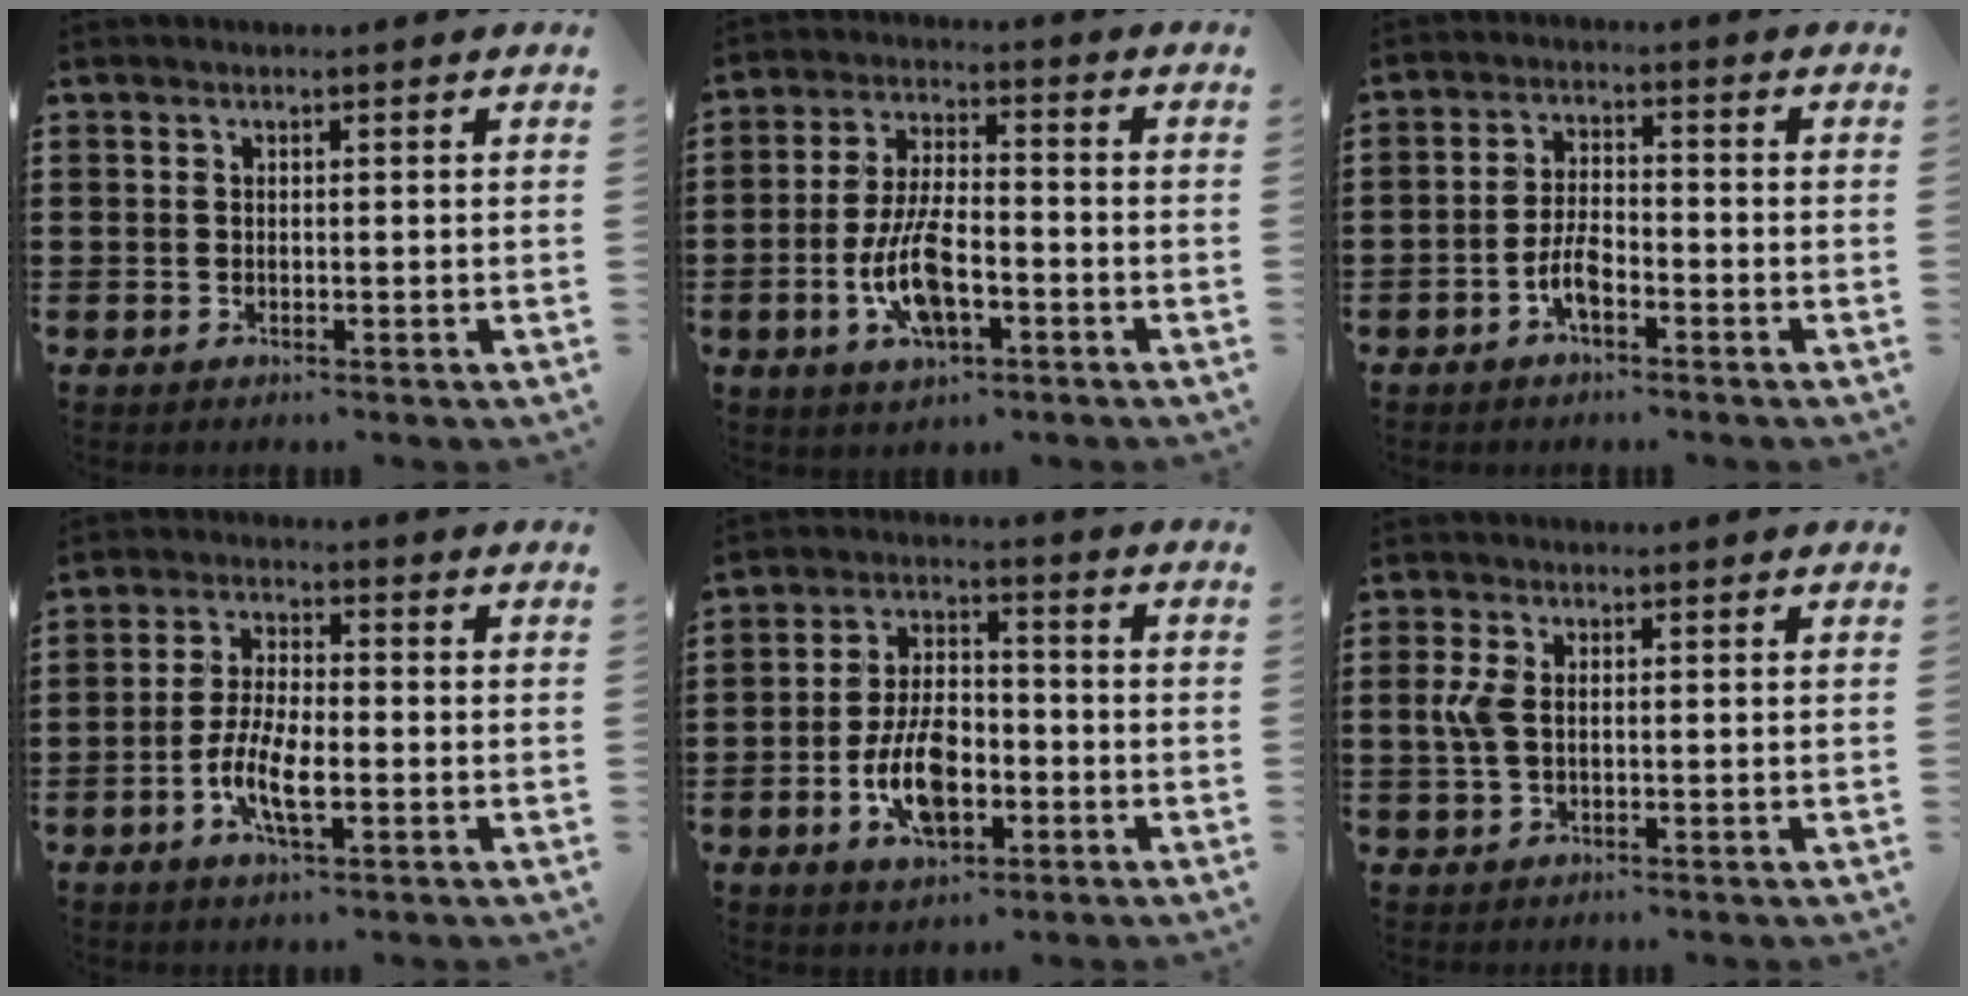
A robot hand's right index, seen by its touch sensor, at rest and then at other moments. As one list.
[{"total": 9.8, "force": [-3.2, 4.0, 8.4], "torque": [-0.184, -0.006, -0.061]}, {"total": 4.7, "force": [-2.5, 1.9, 3.5], "torque": [-0.088, 0.001, -0.054]}, {"total": 7.1, "force": [-2.6, 2.3, 6.2], "torque": [-0.142, -0.014, -0.054]}, {"total": 9.6, "force": [-3.1, 5.0, 7.5], "torque": [-0.150, 0.003, -0.060]}, {"total": 3.8, "force": [0.3, 1.8, 3.3], "torque": [-0.098, -0.003, -0.007]}]